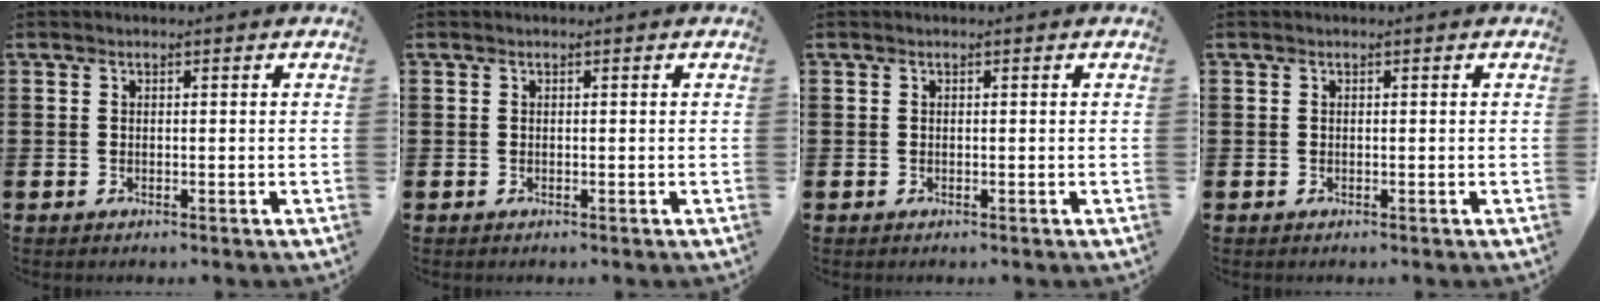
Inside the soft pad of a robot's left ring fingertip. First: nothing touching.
{"total": 0.0}
{"total": 0.0}
{"total": 0.0}